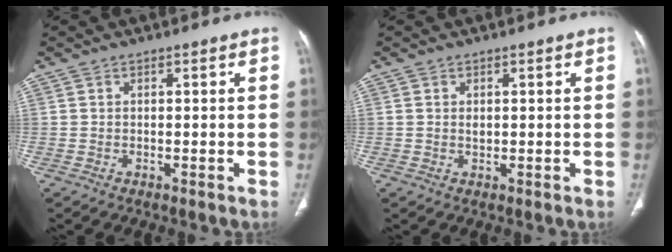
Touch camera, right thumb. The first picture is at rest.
{"total": 0.9, "force": [0.3, 0.4, 0.7], "torque": [-0.013, -0.002, 0.009]}